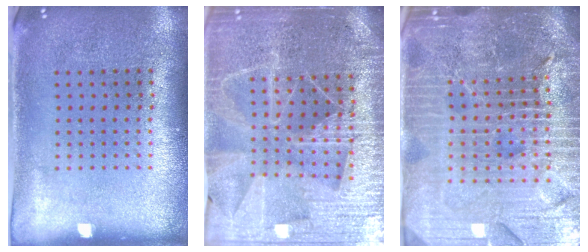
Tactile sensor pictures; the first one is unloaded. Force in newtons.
{"total": 5.0, "press": 4.6, "slide": 2.1}
{"total": 6.3, "press": 5.6, "slide": 2.9}